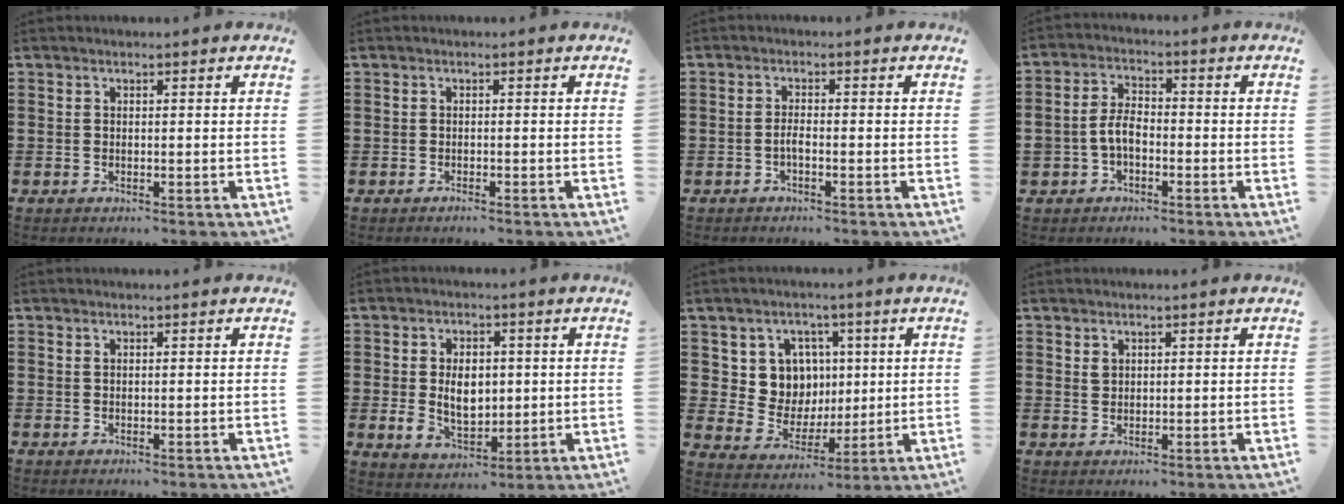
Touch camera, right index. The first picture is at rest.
{"total": 0.7, "force": [-0.7, 0.0, -0.1], "torque": [0.000, 0.000, -0.015]}
{"total": 1.6, "force": [-0.7, 0.3, 1.4], "torque": [-0.028, -0.001, -0.013]}
{"total": 4.3, "force": [-1.4, 2.8, 3.0], "torque": [-0.071, 0.003, -0.031]}
{"total": 0.0}
{"total": 6.4, "force": [0.2, 4.3, 4.7], "torque": [-0.089, 0.004, -0.003]}
{"total": 8.4, "force": [2.5, 7.7, 2.2], "torque": [-0.070, -0.004, 0.050]}
{"total": 1.2, "force": [0.7, 0.9, 0.5], "torque": [-0.011, 0.003, 0.014]}